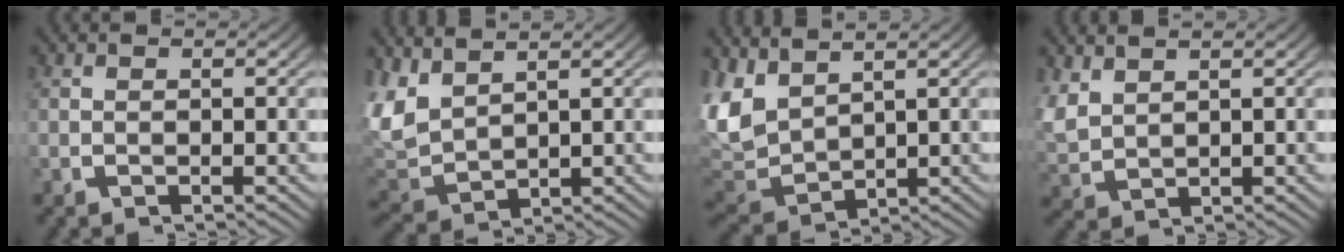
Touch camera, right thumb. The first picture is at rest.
{"total": 7.0, "force": [1.1, 5.2, 4.6], "torque": [-0.149, -0.033, 0.047]}
{"total": 8.0, "force": [0.6, 6.1, 5.2], "torque": [-0.164, -0.036, 0.037]}
{"total": 3.4, "force": [1.4, 2.4, 1.9], "torque": [-0.065, -0.011, 0.044]}